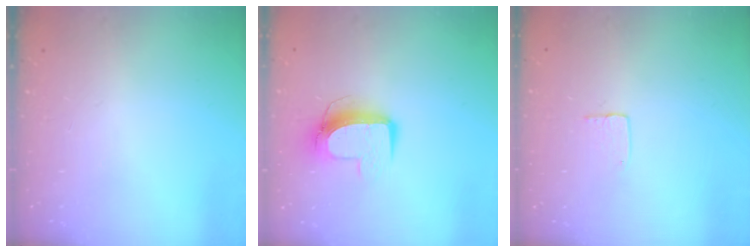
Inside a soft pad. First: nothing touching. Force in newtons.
{"total": 10.2, "press": 10.2, "slide": 0.6}
{"total": 3.6, "press": 3.6, "slide": 0.2}